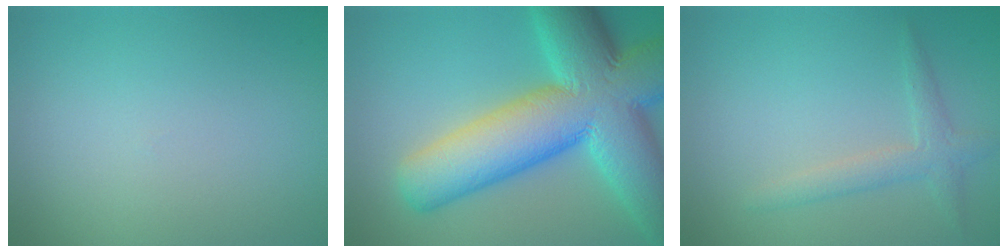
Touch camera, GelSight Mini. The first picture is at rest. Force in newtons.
{"total": 14.9, "press": 14.9, "slide": 0.3}
{"total": 2.1, "press": 2.1, "slide": 0.1}